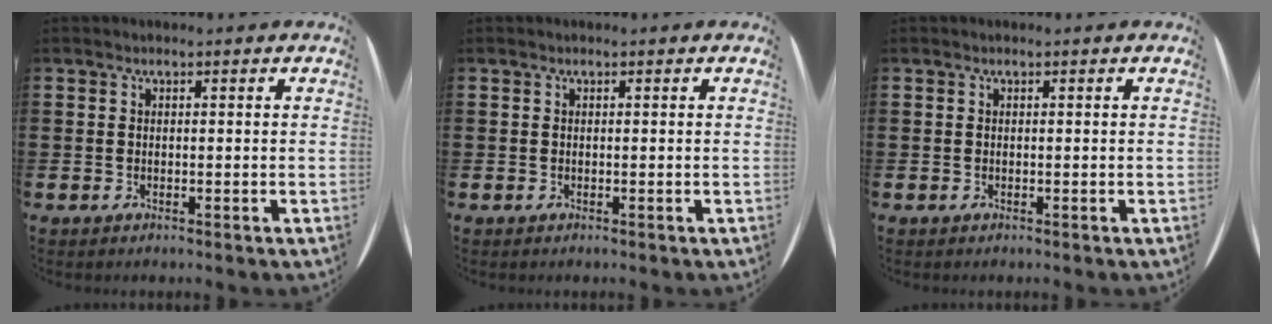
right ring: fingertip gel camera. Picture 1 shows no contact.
{"total": 0.0}
{"total": 0.0}